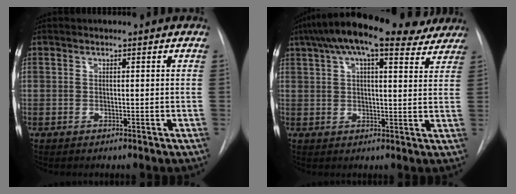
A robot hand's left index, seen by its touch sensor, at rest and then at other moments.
{"total": 18.7, "force": [14.0, 5.5, 11.0], "torque": [-0.193, 0.063, 0.194]}